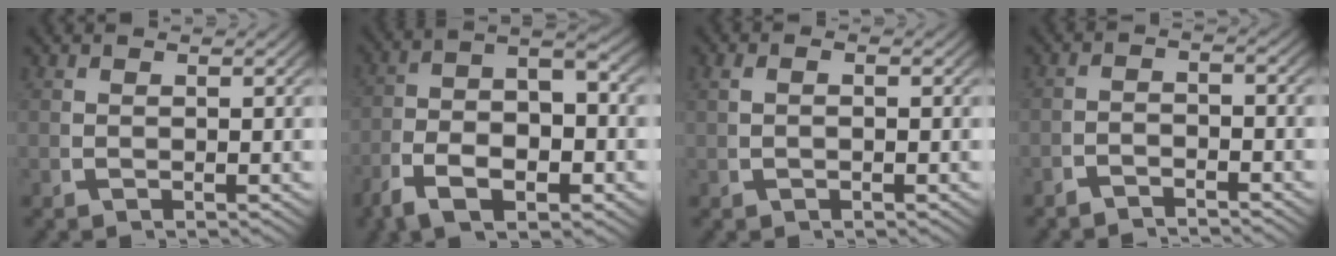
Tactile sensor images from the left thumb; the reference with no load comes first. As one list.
[{"total": 9.0, "force": [-1.6, 5.1, 7.2], "torque": [-0.131, -0.017, -0.024]}, {"total": 0.9, "force": [0.1, 0.4, 0.8], "torque": [-0.019, 0.005, 0.002]}, {"total": 2.3, "force": [-2.3, 0.4, 0.4], "torque": [-0.001, -0.005, -0.044]}]